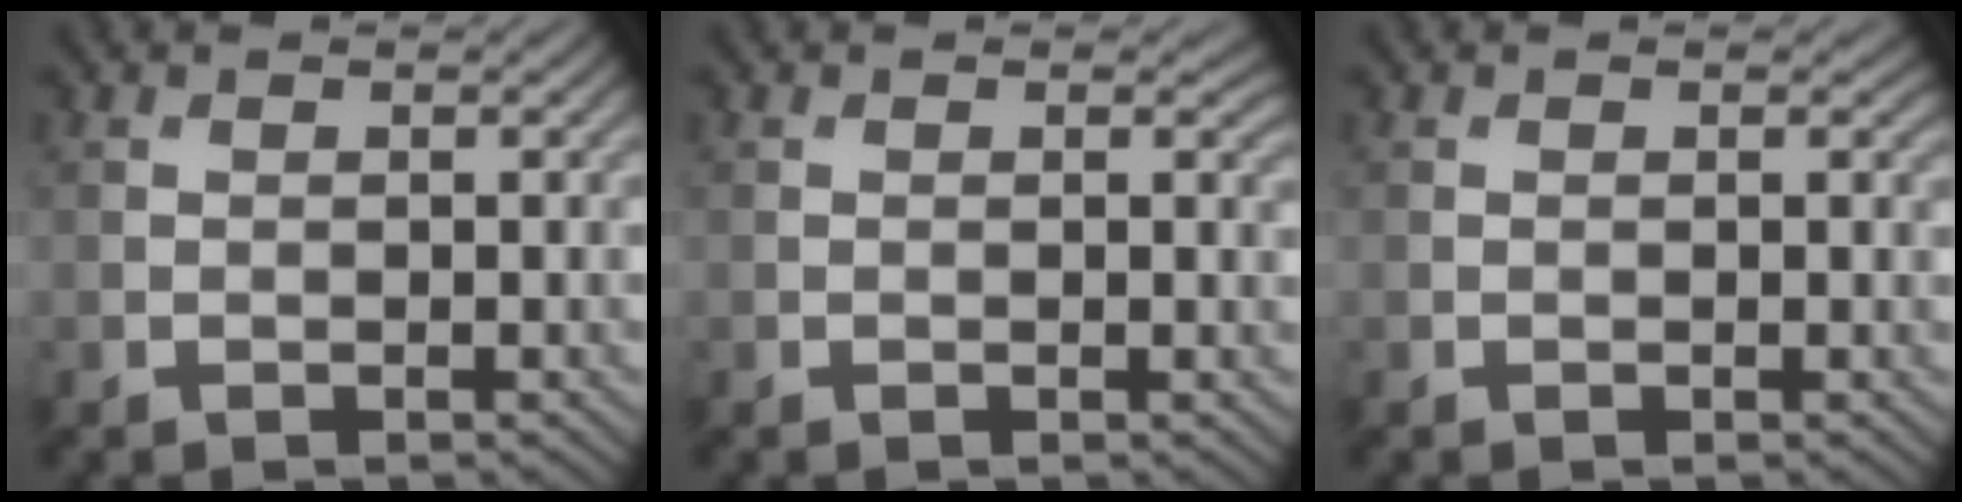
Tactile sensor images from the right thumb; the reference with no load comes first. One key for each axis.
{"total": 0.6, "fx": 0.1, "fy": 0.2, "fz": 0.5, "tx": -0.004, "ty": -0.005, "tz": 0.000}
{"total": 0.0}